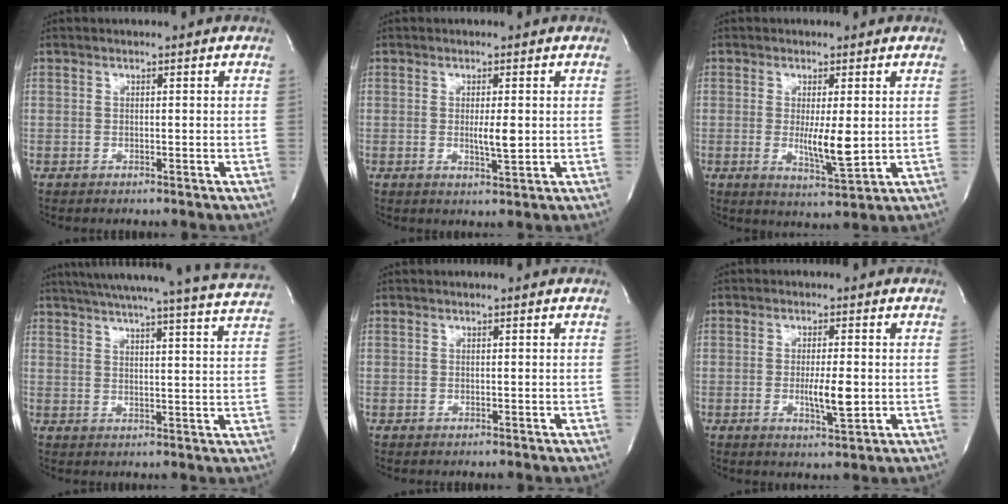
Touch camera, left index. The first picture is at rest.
{"total": 2.9, "force": [0.1, 0.4, 2.8], "torque": [-0.051, -0.009, 0.002]}
{"total": 5.6, "force": [0.1, 0.8, 5.6], "torque": [-0.097, -0.018, 0.005]}
{"total": 26.6, "force": [24.5, 0.0, 10.2], "torque": [-0.165, -0.048, 0.298]}
{"total": 0.7, "force": [0.6, 0.0, 0.3], "torque": [-0.003, 0.008, 0.009]}
{"total": 4.5, "force": [-0.6, 0.7, 4.4], "torque": [-0.080, -0.010, -0.007]}